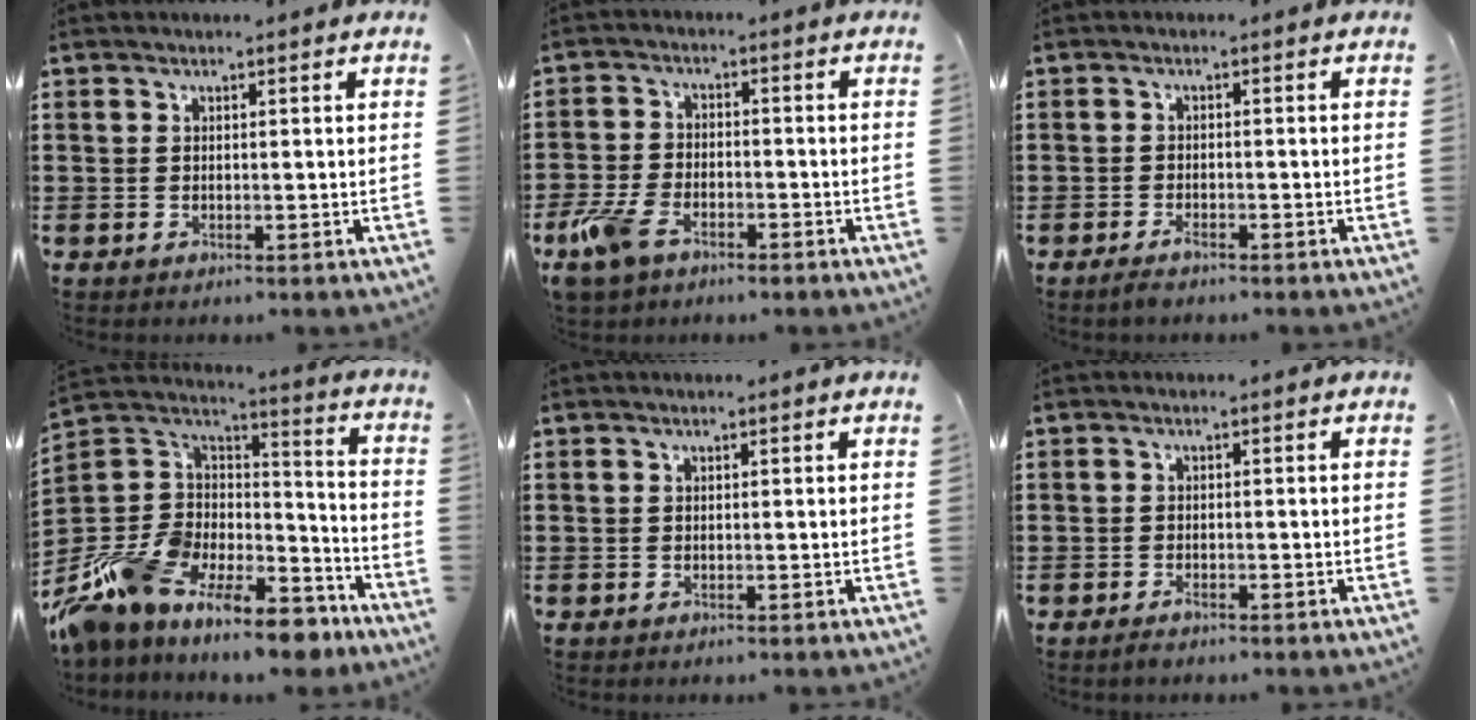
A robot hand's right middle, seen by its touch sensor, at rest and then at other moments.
{"total": 6.1, "force": [-3.9, 2.9, 3.7], "torque": [-0.108, -0.005, -0.083]}
{"total": 2.2, "force": [-1.7, 0.5, 1.3], "torque": [-0.028, -0.001, -0.034]}
{"total": 13.1, "force": [-11.1, 5.5, 4.4], "torque": [-0.101, 0.026, -0.210]}
{"total": 0.0}
{"total": 1.0, "force": [-0.8, 0.2, 0.6], "torque": [-0.012, -0.003, -0.016]}